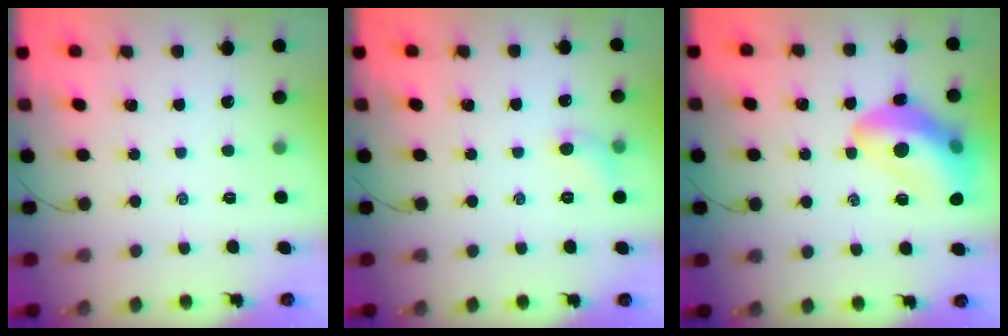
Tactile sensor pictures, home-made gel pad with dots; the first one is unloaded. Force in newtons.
{"total": 5.7, "press": 5.5, "slide": 1.5}
{"total": 16.8, "press": 16.5, "slide": 3.2}